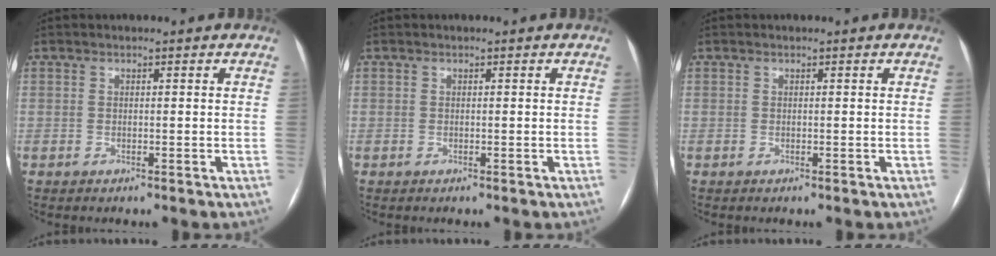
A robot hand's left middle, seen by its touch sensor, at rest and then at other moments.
{"total": 0.0}
{"total": 0.0}